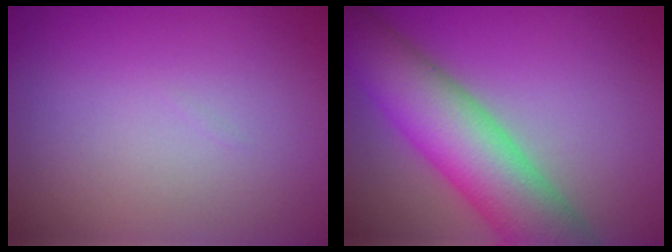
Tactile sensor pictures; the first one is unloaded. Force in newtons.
{"total": 10.3, "press": 10.3, "slide": 0.7}